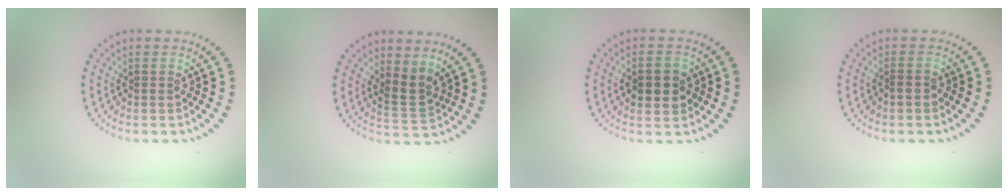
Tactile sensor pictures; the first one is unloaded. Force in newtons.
{"total": 2.3, "press": 1.5, "slide": 1.7}
{"total": 3.3, "press": 3.3, "slide": 0.2}
{"total": 0.5, "press": 0.3, "slide": 0.4}